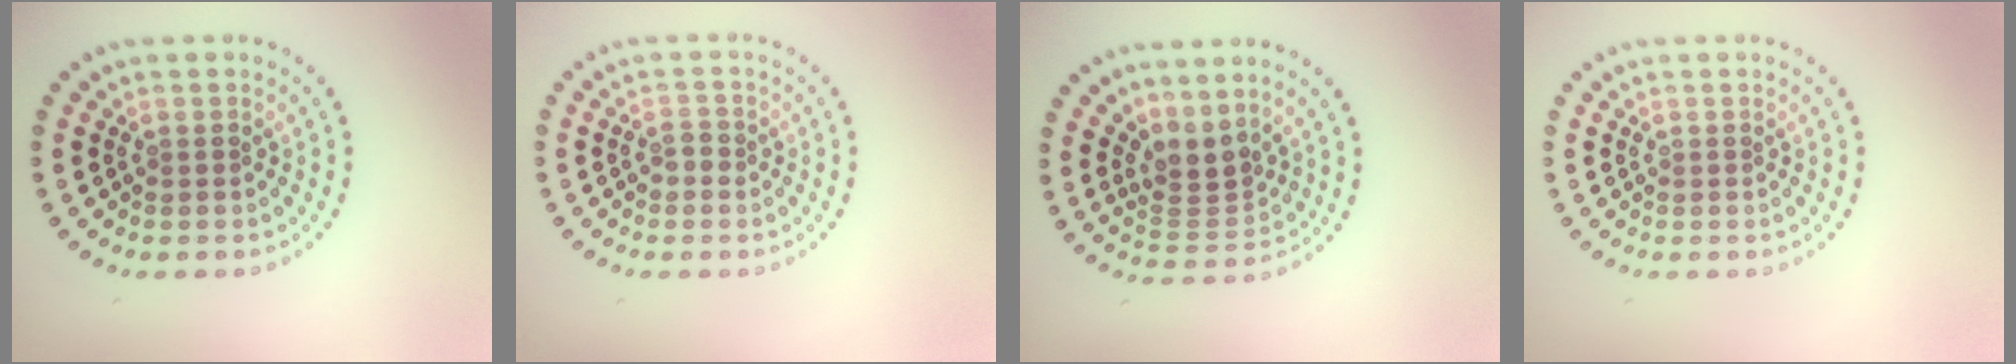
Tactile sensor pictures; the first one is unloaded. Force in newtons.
{"total": 1.2, "press": 1.1, "slide": 0.4}
{"total": 2.8, "press": 2.0, "slide": 2.0}
{"total": 0.0}